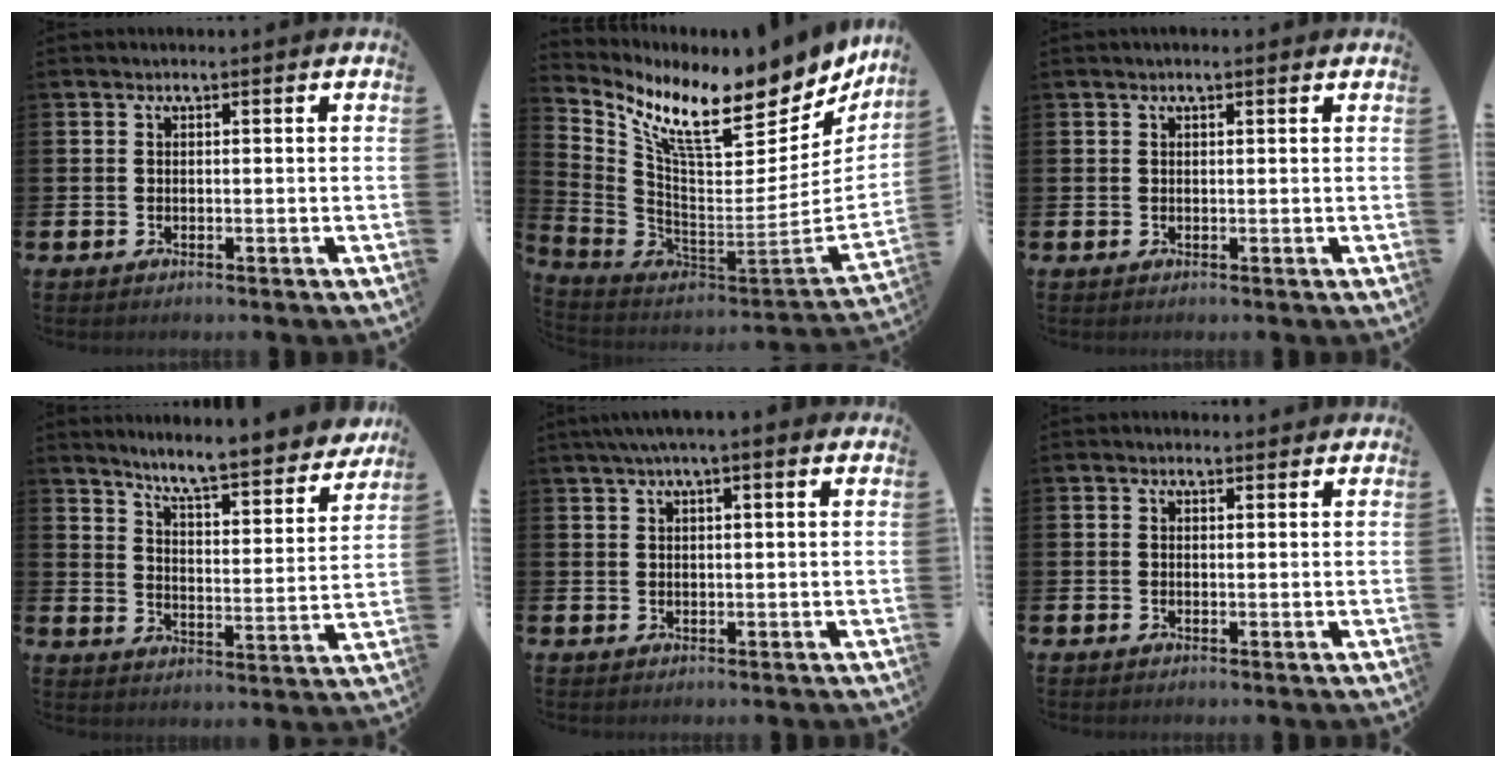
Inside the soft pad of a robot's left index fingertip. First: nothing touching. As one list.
[{"total": 9.1, "force": [7.0, 2.7, 5.2], "torque": [-0.100, -0.076, 0.108]}, {"total": 0.8, "force": [0.6, 0.1, 0.5], "torque": [0.002, -0.001, 0.008]}, {"total": 7.4, "force": [7.0, 0.3, 2.5], "torque": [-0.065, -0.064, 0.114]}, {"total": 3.2, "force": [2.5, 0.2, 2.0], "torque": [-0.033, -0.003, 0.042]}, {"total": 1.0, "force": [0.9, 0.4, 0.2], "torque": [0.006, 0.003, 0.014]}]